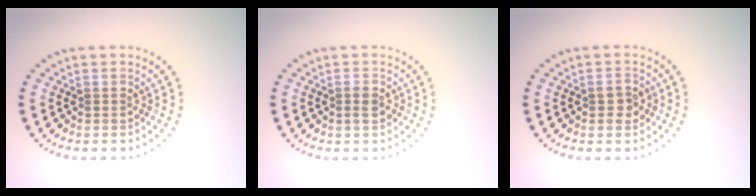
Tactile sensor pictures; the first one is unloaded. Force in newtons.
{"total": 1.5, "press": 1.4, "slide": 0.5}
{"total": 1.6, "press": 1.5, "slide": 0.3}